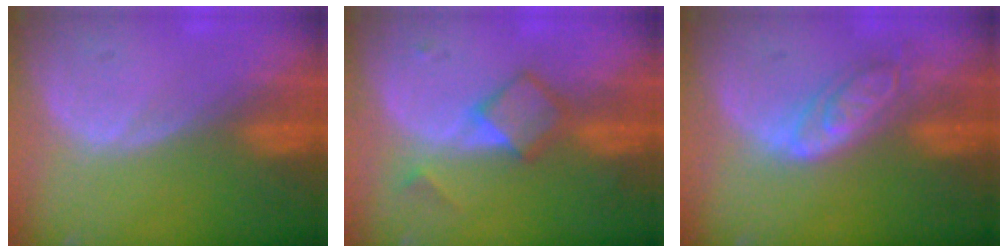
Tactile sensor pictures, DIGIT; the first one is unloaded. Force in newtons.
{"total": 4.7, "press": 4.6, "slide": 0.3}
{"total": 6.2, "press": 5.5, "slide": 3.0}